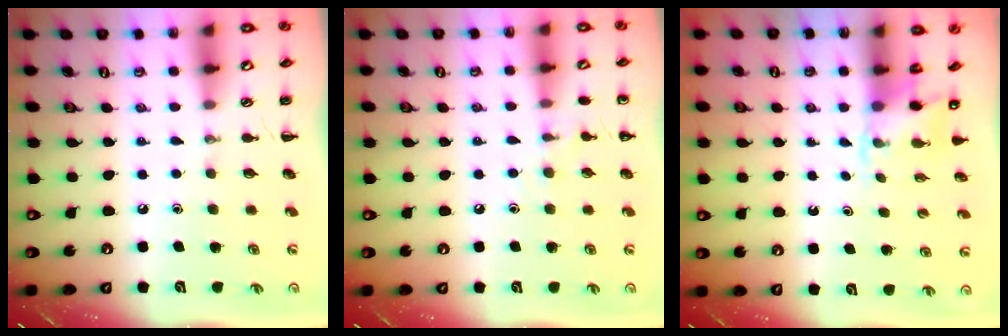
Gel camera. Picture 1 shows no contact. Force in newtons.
{"total": 6.5, "press": 6.2, "slide": 1.9}
{"total": 2.5, "press": 2.3, "slide": 1.0}